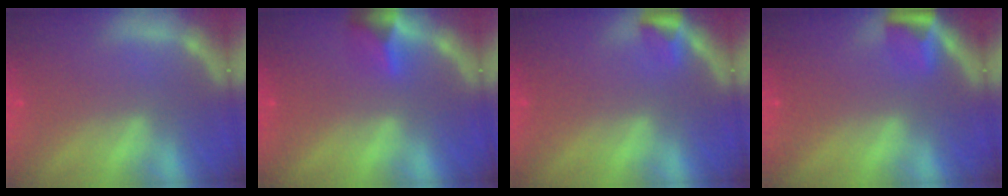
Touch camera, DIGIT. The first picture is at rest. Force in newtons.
{"total": 2.9}
{"total": 1.9}
{"total": 2.9}